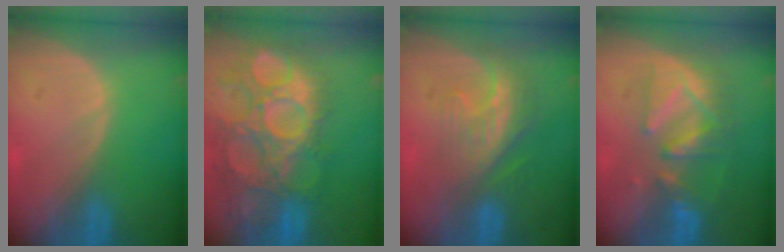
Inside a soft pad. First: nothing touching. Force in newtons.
{"total": 14.8, "press": 12.7, "slide": 7.6}
{"total": 8.3, "press": 7.1, "slide": 4.3}
{"total": 8.3, "press": 7.9, "slide": 2.6}